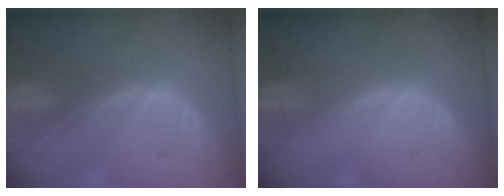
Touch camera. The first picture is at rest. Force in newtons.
{"total": 0.0}